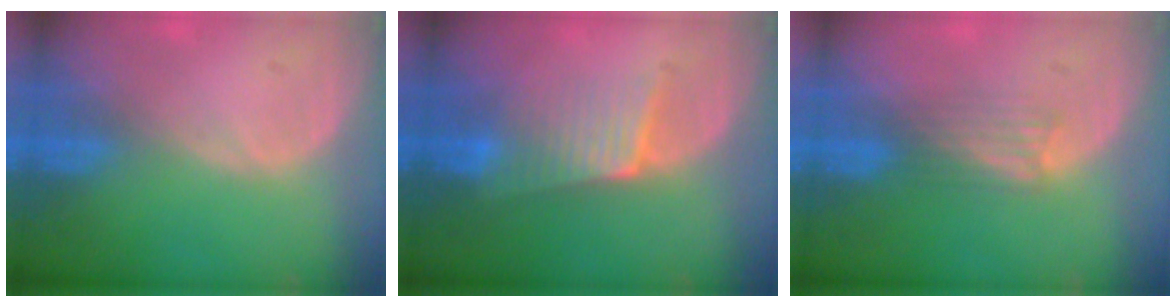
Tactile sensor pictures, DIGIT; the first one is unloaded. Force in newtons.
{"total": 6.4, "press": 5.8, "slide": 2.9}
{"total": 3.0, "press": 2.8, "slide": 1.1}